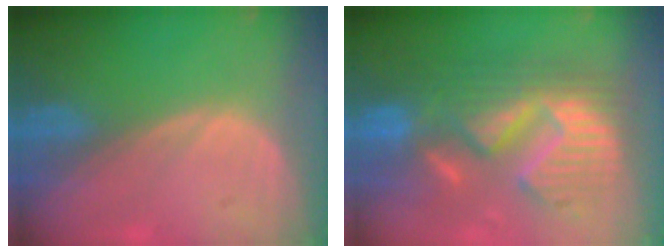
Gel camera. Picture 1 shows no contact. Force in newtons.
{"total": 12.9, "press": 12.8, "slide": 1.4}